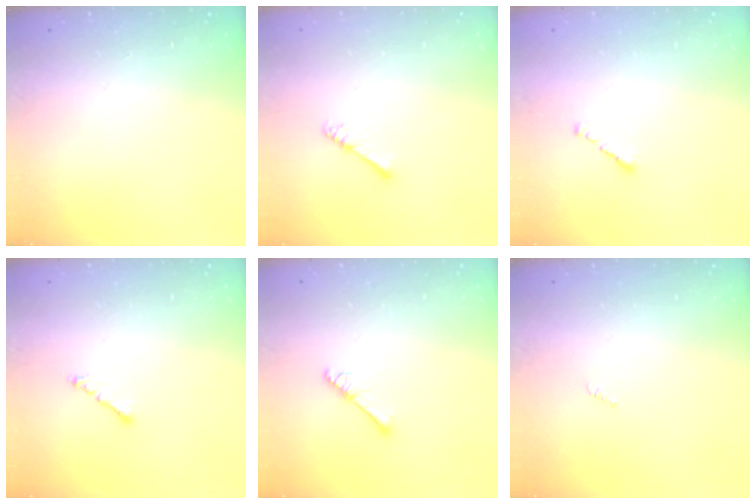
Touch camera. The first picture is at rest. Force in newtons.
{"total": 2.4, "press": 2.4, "slide": 0.4}
{"total": 1.3, "press": 1.1, "slide": 0.6}
{"total": 2.3, "press": 2.2, "slide": 0.7}
{"total": 2.5, "press": 2.5, "slide": 0.3}
{"total": 0.0}